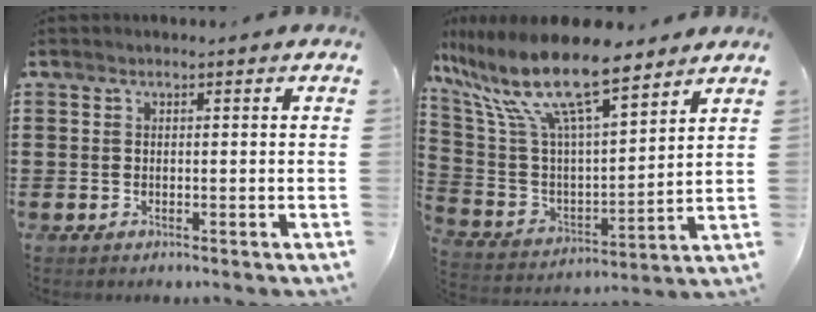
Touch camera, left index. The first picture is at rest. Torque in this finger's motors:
{"motor_torque": [2.14, 0.00, 1.05, 0.21]}